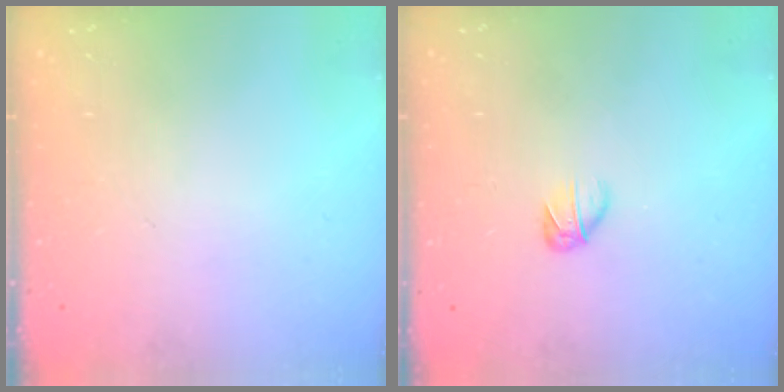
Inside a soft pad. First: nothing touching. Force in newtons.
{"total": 2.7, "press": 2.7, "slide": 0.7}